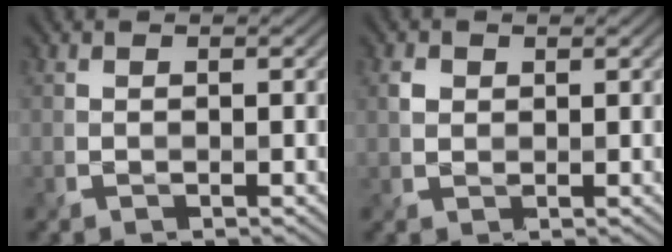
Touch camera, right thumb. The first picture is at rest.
{"total": 1.4, "force": [0.6, 1.1, 0.5], "torque": [-0.017, 0.000, 0.014]}